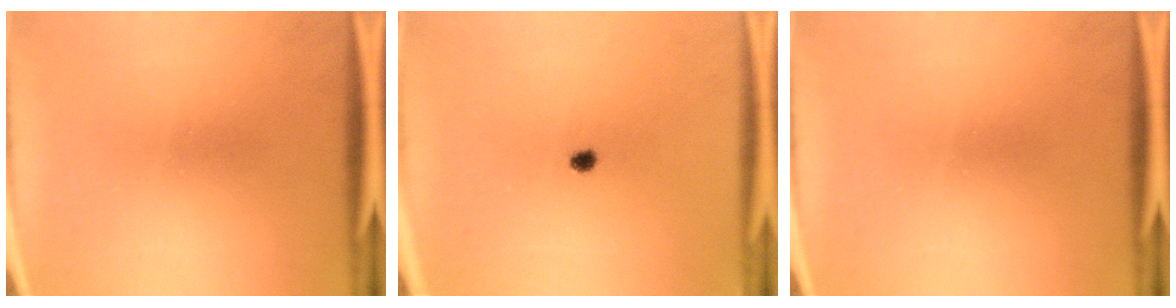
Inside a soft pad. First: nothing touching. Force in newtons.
{"total": 1.2}
{"total": 0.0}